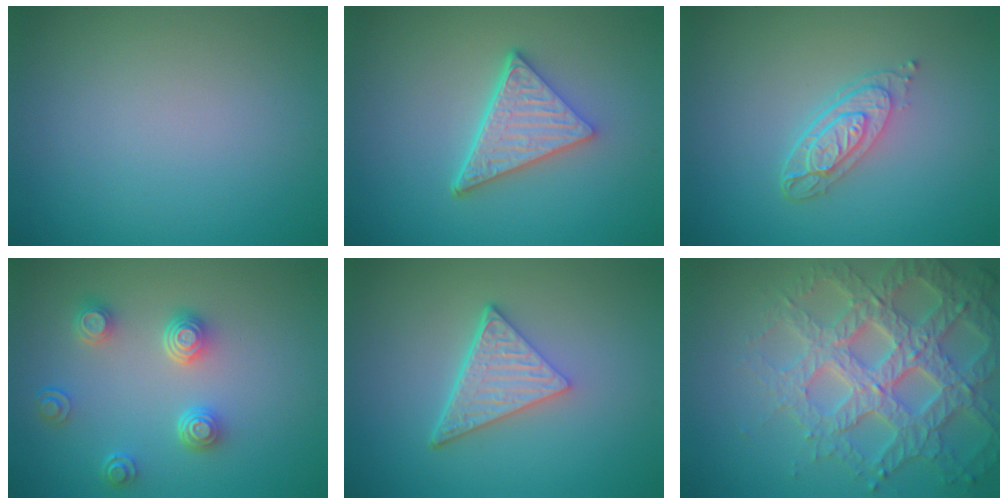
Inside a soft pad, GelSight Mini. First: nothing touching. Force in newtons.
{"total": 5.1, "press": 3.8, "slide": 3.4}
{"total": 3.9, "press": 2.8, "slide": 2.6}
{"total": 3.8, "press": 3.0, "slide": 2.4}
{"total": 4.7, "press": 3.4, "slide": 3.3}
{"total": 7.0, "press": 6.8, "slide": 1.7}